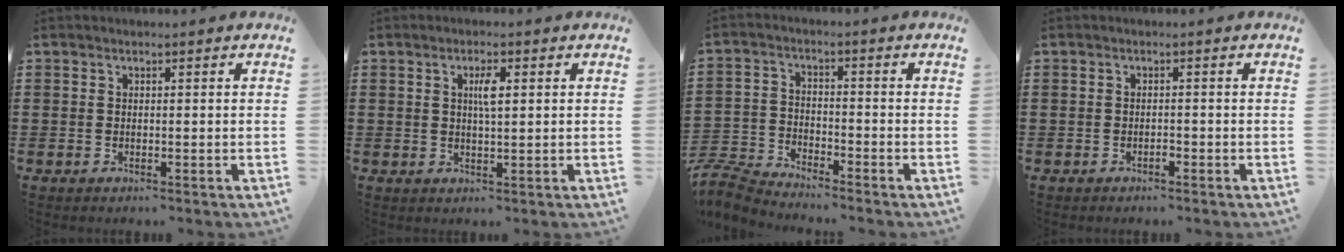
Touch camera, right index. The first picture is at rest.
{"total": 2.8, "force": [0.7, 0.7, 2.7], "torque": [-0.054, 0.006, 0.008]}
{"total": 4.6, "force": [-4.5, 0.4, 0.5], "torque": [-0.034, -0.005, -0.098]}
{"total": 0.9, "force": [-0.7, 0.2, 0.6], "torque": [-0.015, -0.003, -0.012]}